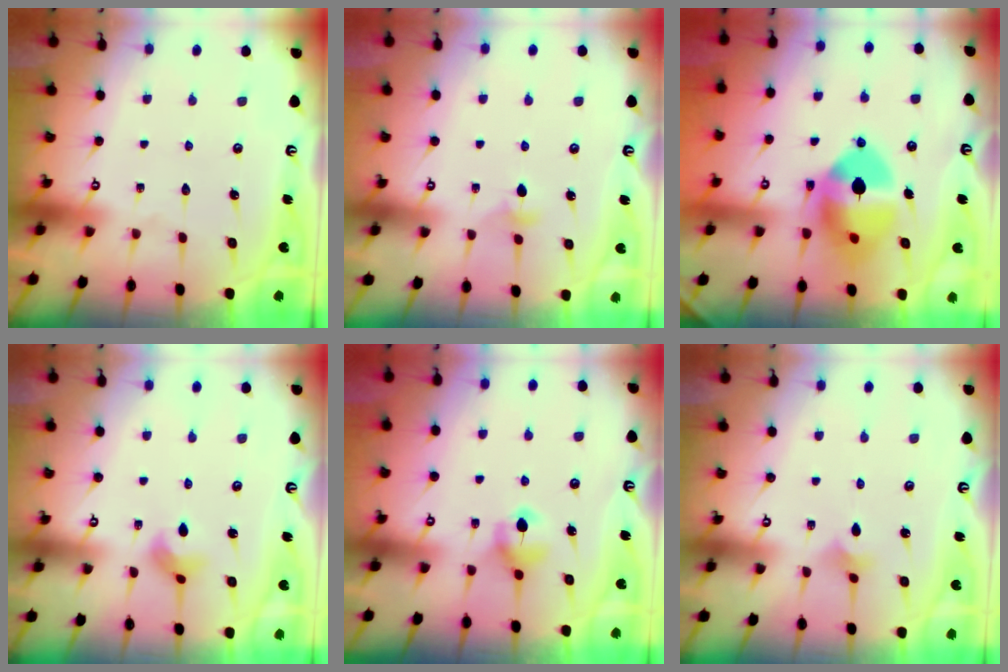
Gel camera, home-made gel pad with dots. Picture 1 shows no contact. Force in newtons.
{"total": 3.4, "press": 3.3, "slide": 0.7}
{"total": 14.2, "press": 14.0, "slide": 2.0}
{"total": 4.2, "press": 4.1, "slide": 0.8}
{"total": 5.9, "press": 5.9, "slide": 0.7}
{"total": 1.6, "press": 1.5, "slide": 0.4}